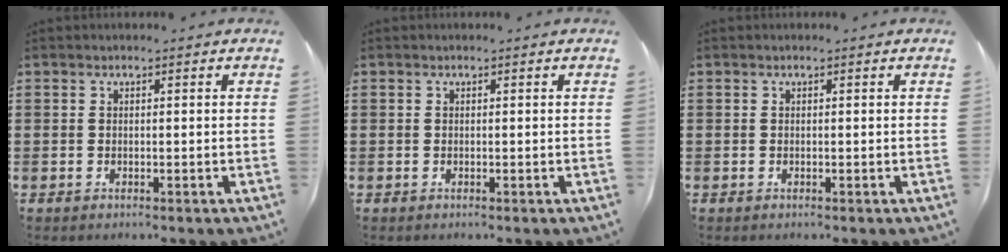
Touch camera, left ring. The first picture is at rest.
{"total": 0.0}
{"total": 0.0}